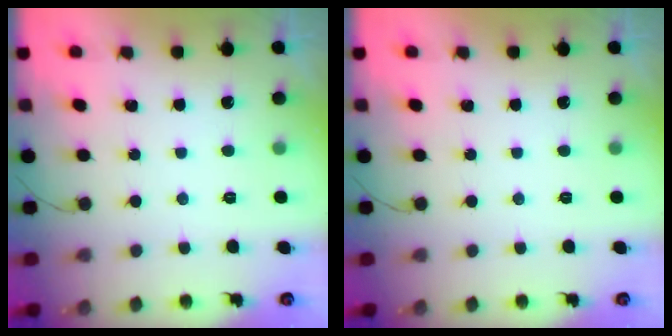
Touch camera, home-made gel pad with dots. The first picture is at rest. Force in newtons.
{"total": 0.0}